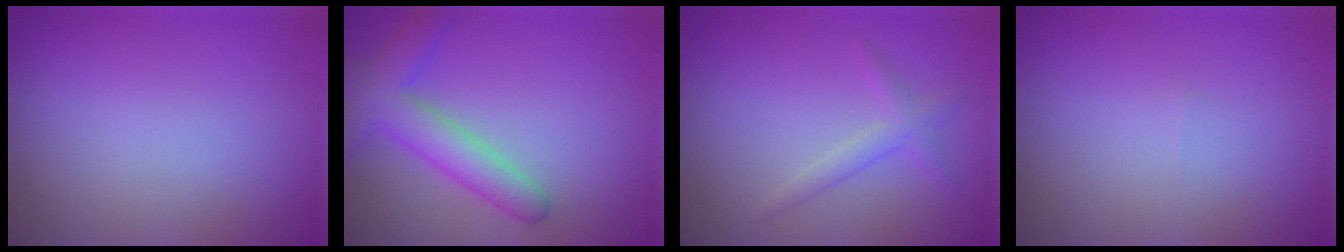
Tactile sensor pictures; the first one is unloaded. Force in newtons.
{"total": 4.7, "press": 4.7, "slide": 0.2}
{"total": 1.5, "press": 1.5, "slide": 0.1}
{"total": 0.0}